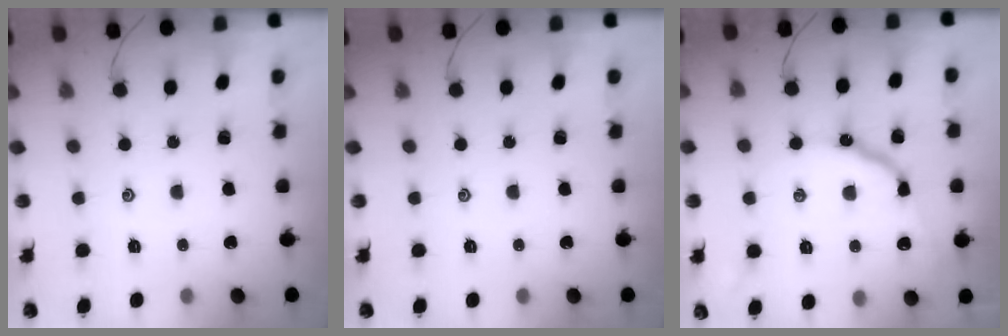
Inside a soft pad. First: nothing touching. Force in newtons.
{"total": 0.0}
{"total": 9.8, "press": 9.8, "slide": 1.0}